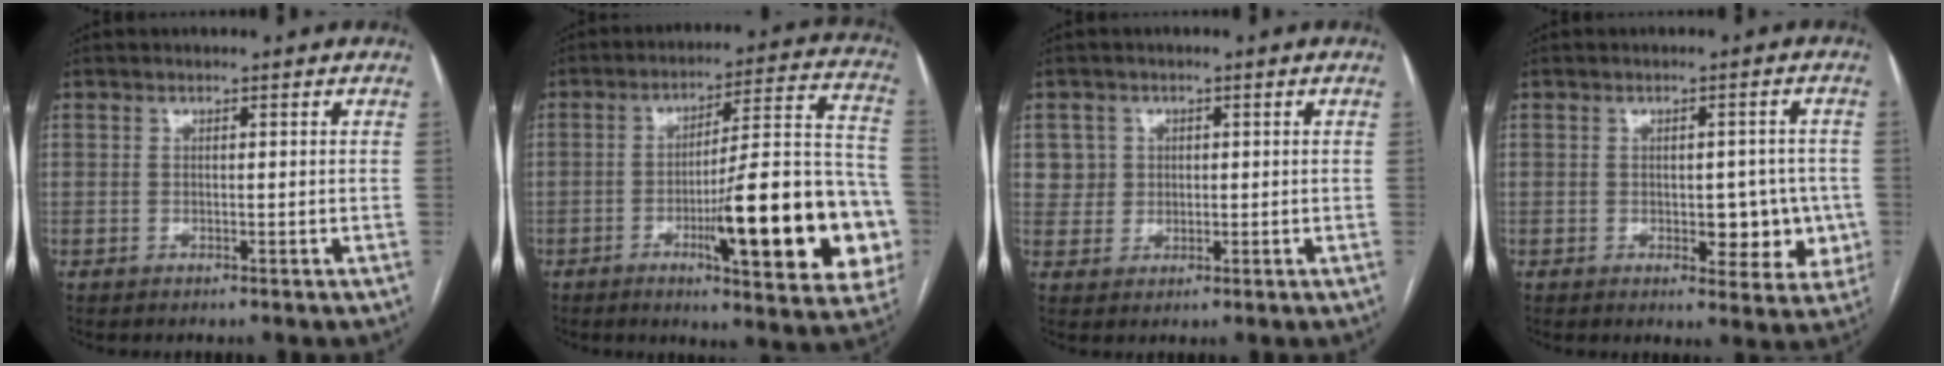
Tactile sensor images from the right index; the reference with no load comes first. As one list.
[{"total": 22.4, "force": [-6.4, 3.6, 21.1], "torque": [-0.224, 0.017, -0.078]}, {"total": 3.5, "force": [1.1, 3.3, -0.2], "torque": [0.022, 0.005, 0.017]}, {"total": 6.7, "force": [-1.0, 3.7, 5.5], "torque": [-0.049, 0.010, -0.003]}]